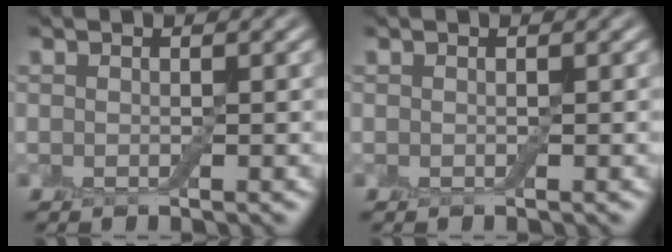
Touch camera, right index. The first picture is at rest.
{"total": 0.0}